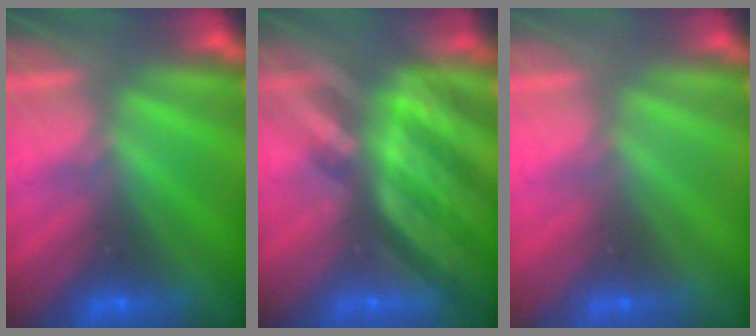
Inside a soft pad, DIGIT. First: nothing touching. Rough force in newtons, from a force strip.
{"total": 8.7}
{"total": 2.9}